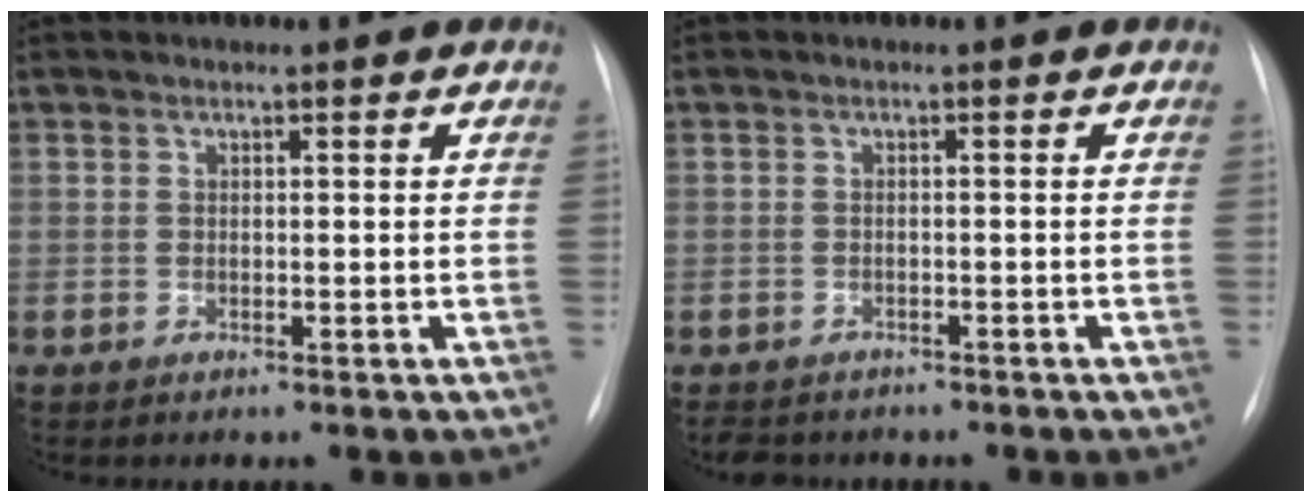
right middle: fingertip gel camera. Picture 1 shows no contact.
{"total": 4.3, "force": [-3.7, 1.9, 0.9], "torque": [-0.010, -0.004, -0.051]}